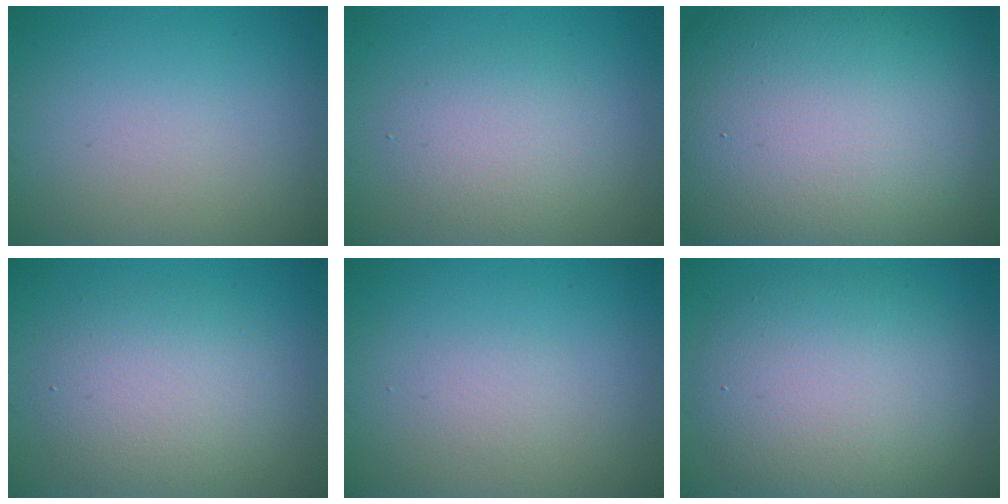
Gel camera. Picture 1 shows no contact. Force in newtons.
{"total": 2.9, "press": 2.9, "slide": 0.3}
{"total": 23.4, "press": 23.3, "slide": 1.4}
{"total": 4.3, "press": 4.3, "slide": 0.4}
{"total": 0.9, "press": 0.9, "slide": 0.0}
{"total": 7.9, "press": 7.9, "slide": 0.5}